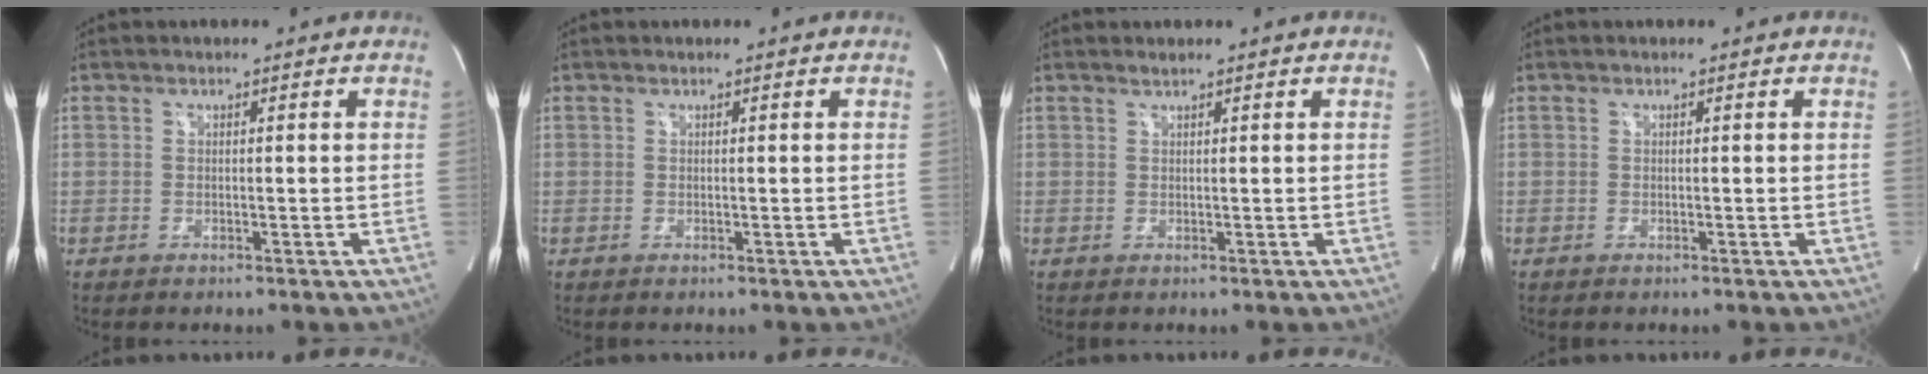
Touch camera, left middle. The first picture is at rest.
{"total": 0.0}
{"total": 0.6, "force": [0.6, -0.1, 0.2], "torque": [-0.009, 0.001, 0.015]}
{"total": 0.0}